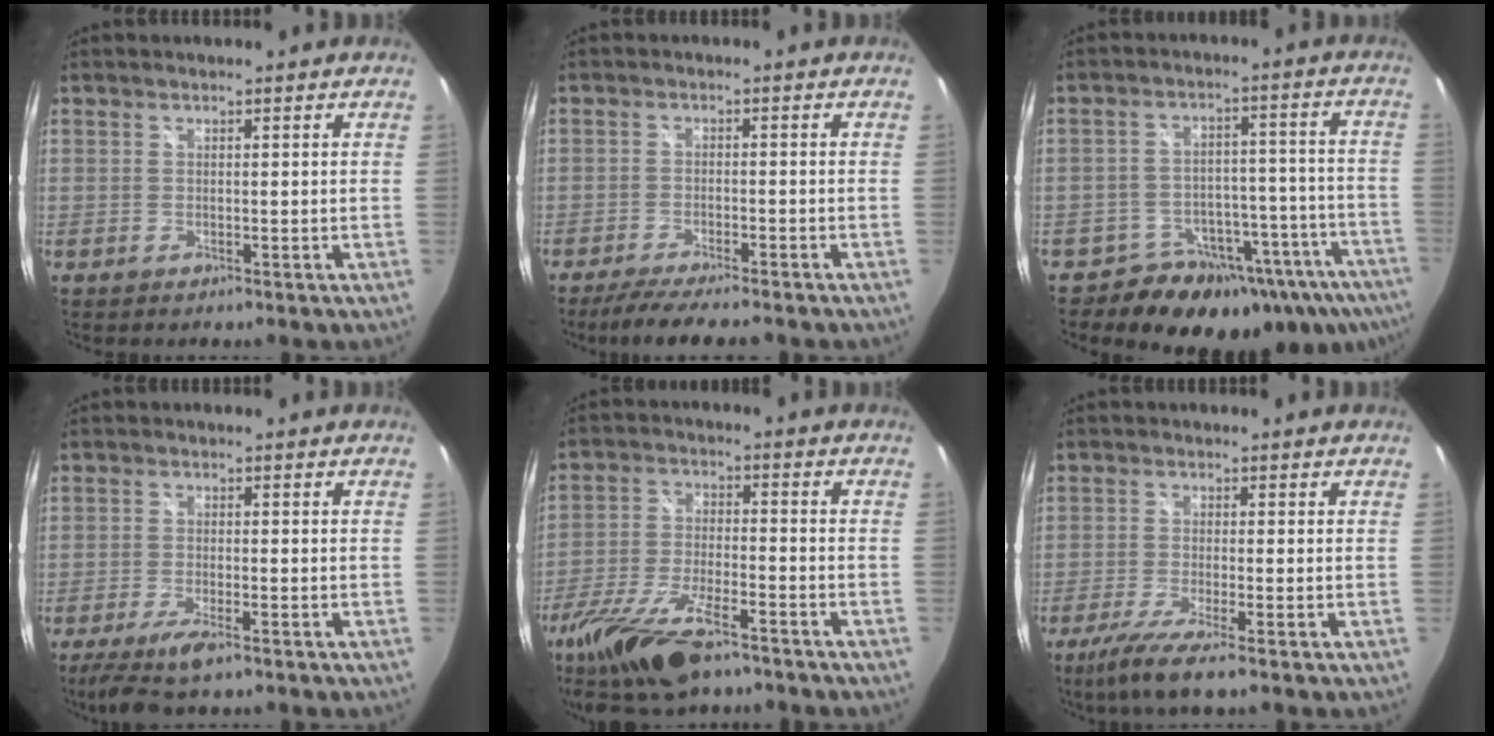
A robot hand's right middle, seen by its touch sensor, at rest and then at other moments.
{"total": 8.4, "force": [-7.2, 1.0, 4.2], "torque": [-0.098, -0.018, -0.117]}
{"total": 18.4, "force": [-13.1, 10.4, 7.7], "torque": [-0.125, 0.016, -0.162]}
{"total": 7.3, "force": [-5.2, 1.4, 4.9], "torque": [-0.113, -0.022, -0.095]}
{"total": 16.5, "force": [-11.9, 5.2, 10.2], "torque": [-0.224, -0.036, -0.221]}
{"total": 6.9, "force": [-4.7, -0.3, 5.0], "torque": [-0.118, -0.027, -0.088]}